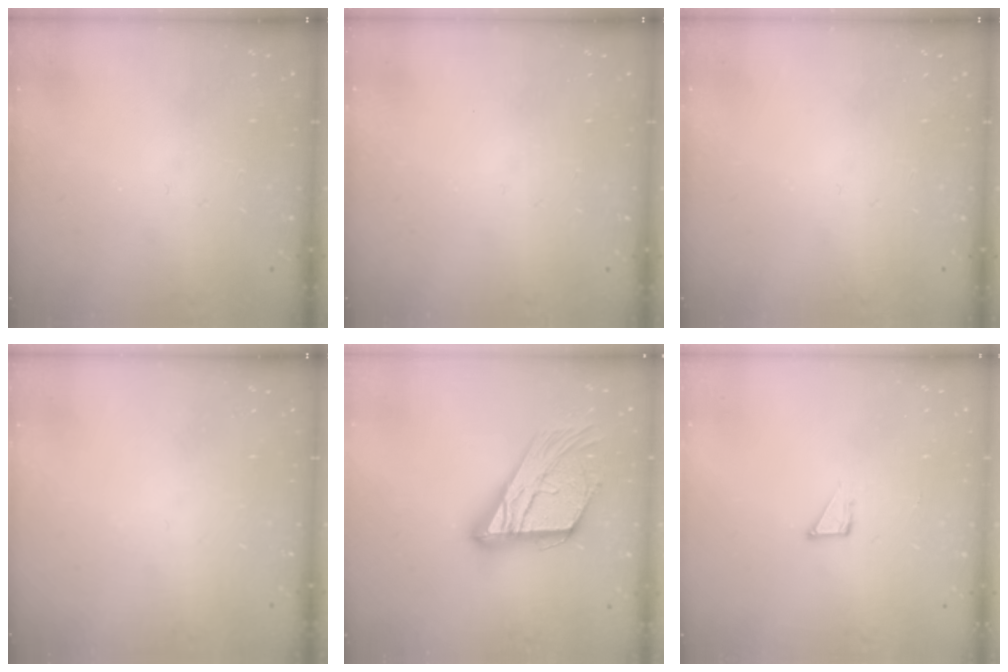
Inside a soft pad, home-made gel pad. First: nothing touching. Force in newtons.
{"total": 0.0}
{"total": 0.0}
{"total": 0.0}
{"total": 19.3, "press": 19.2, "slide": 1.8}
{"total": 2.7, "press": 2.7, "slide": 0.2}